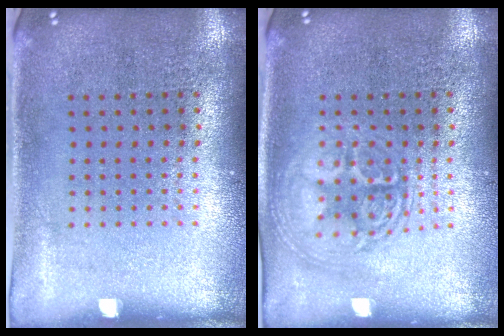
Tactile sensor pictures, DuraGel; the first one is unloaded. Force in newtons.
{"total": 2.8, "press": 2.7, "slide": 0.3}